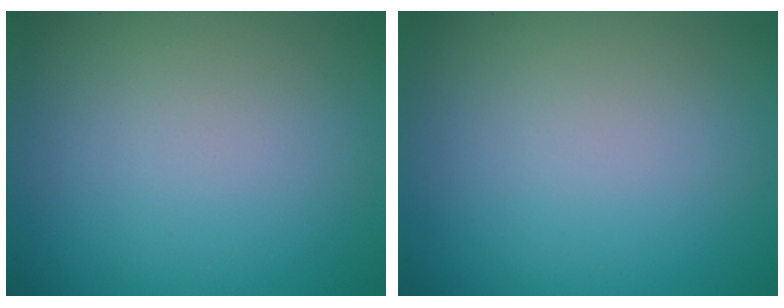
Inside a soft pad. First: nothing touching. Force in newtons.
{"total": 0.0}